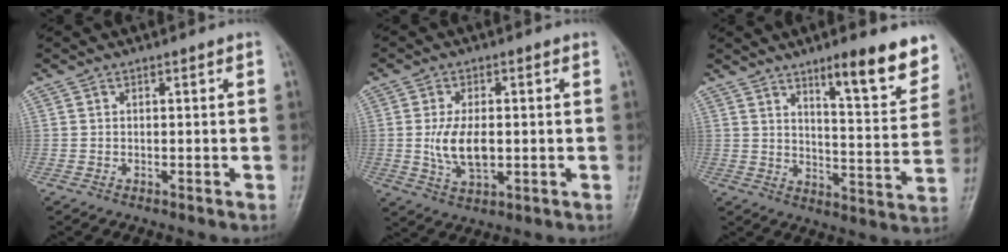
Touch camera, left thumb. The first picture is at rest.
{"total": 7.8, "force": [-0.3, 4.2, 6.6], "torque": [-0.124, -0.007, -0.001]}
{"total": 13.2, "force": [8.8, 2.7, 9.4], "torque": [-0.102, -0.059, 0.130]}